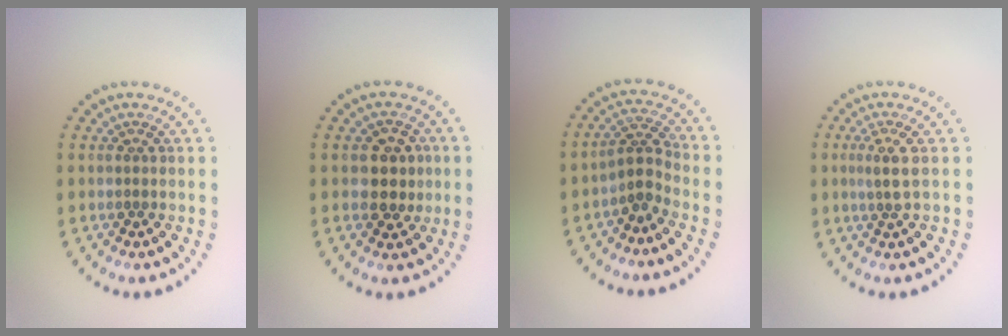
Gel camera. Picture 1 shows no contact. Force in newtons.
{"total": 2.9, "press": 2.8, "slide": 0.8}
{"total": 2.3, "press": 1.6, "slide": 1.6}
{"total": 1.7, "press": 1.5, "slide": 0.9}